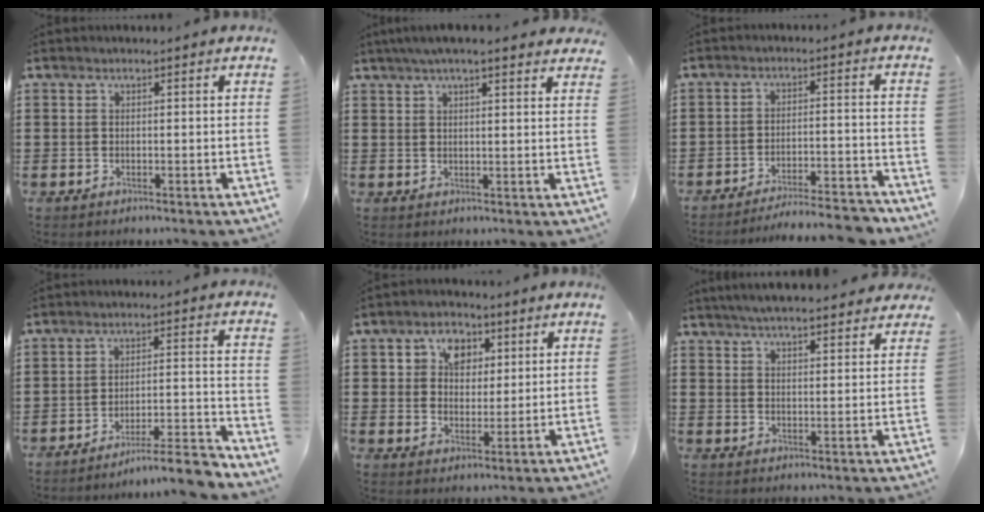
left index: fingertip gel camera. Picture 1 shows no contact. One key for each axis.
{"total": 4.6, "fx": 3.7, "fy": 0.3, "fz": 2.6, "tx": -0.060, "ty": 0.002, "tz": 0.067}
{"total": 5.7, "fx": -5.4, "fy": 0.1, "fz": 1.8, "tx": -0.024, "ty": -0.004, "tz": -0.101}
{"total": 6.7, "fx": -6.2, "fy": -0.1, "fz": 2.5, "tx": -0.033, "ty": 0.001, "tz": -0.116}
{"total": 5.6, "fx": 2.6, "fy": 4.2, "fz": 2.7, "tx": -0.055, "ty": 0.011, "tz": 0.041}
{"total": 5.0, "fx": 4.8, "fy": 0.2, "fz": 1.5, "tx": -0.043, "ty": -0.013, "tz": 0.087}